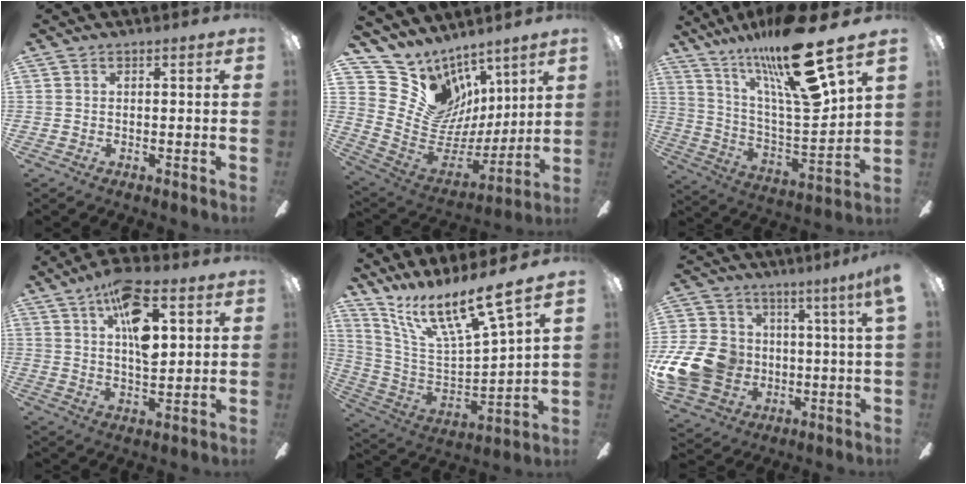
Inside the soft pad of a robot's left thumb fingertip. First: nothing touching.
{"total": 12.9, "force": [8.1, 9.9, 1.9], "torque": [-0.061, -0.082, 0.164]}
{"total": 25.0, "force": [17.4, 4.1, 17.5], "torque": [-0.299, -0.103, 0.271]}
{"total": 14.9, "force": [6.1, 6.5, 11.9], "torque": [-0.181, -0.014, 0.103]}
{"total": 16.7, "force": [12.9, 2.8, 10.3], "torque": [-0.192, -0.096, 0.213]}
{"total": 16.3, "force": [0.0, 11.9, 11.1], "torque": [-0.234, 0.012, 0.004]}